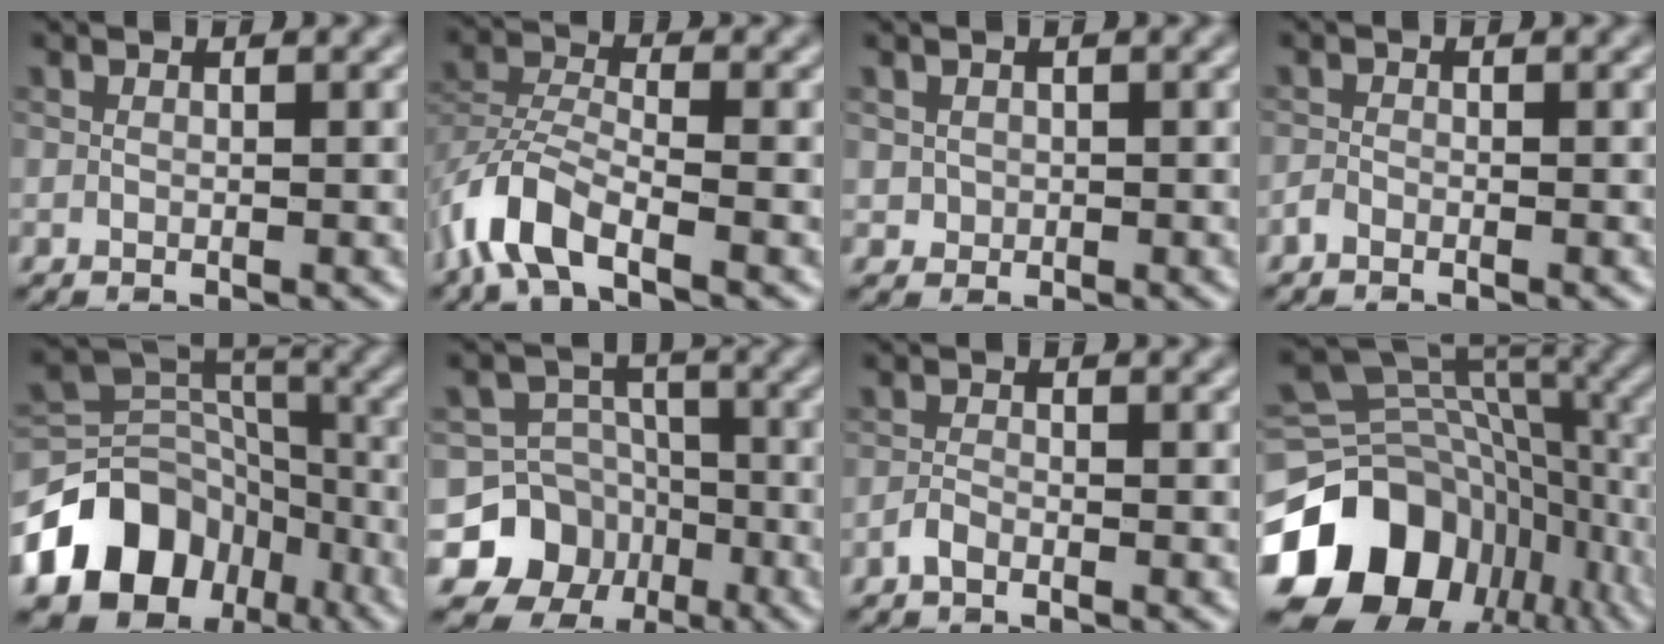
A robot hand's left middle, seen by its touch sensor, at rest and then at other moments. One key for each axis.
{"total": 5.3, "fx": -3.4, "fy": 2.1, "fz": 3.5, "tx": -0.068, "ty": 0.002, "tz": -0.077}
{"total": 1.0, "fx": 0.2, "fy": 1.0, "fz": 0.2, "tx": -0.001, "ty": -0.003, "tz": 0.005}
{"total": 0.7, "fx": -0.6, "fy": 0.2, "fz": 0.3, "tx": -0.005, "ty": 0.001, "tz": -0.015}
{"total": 10.7, "fx": -5.1, "fy": 8.1, "fz": 4.7, "tx": -0.085, "ty": 0.004, "tz": -0.099}
{"total": 10.8, "fx": -5.2, "fy": 9.3, "fz": 1.5, "tx": -0.020, "ty": -0.017, "tz": -0.107}
{"total": 1.0, "fx": -0.8, "fy": 0.3, "fz": 0.6, "tx": -0.013, "ty": 0.002, "tz": -0.018}
{"total": 17.6, "fx": -7.7, "fy": 13.2, "fz": 8.7, "tx": -0.186, "ty": -0.008, "tz": -0.119}